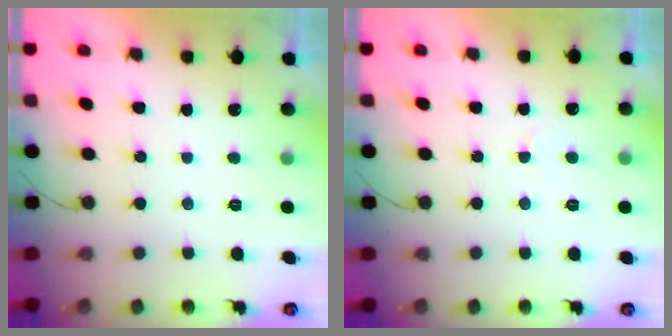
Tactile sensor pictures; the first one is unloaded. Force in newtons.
{"total": 2.2, "press": 2.2, "slide": 0.2}